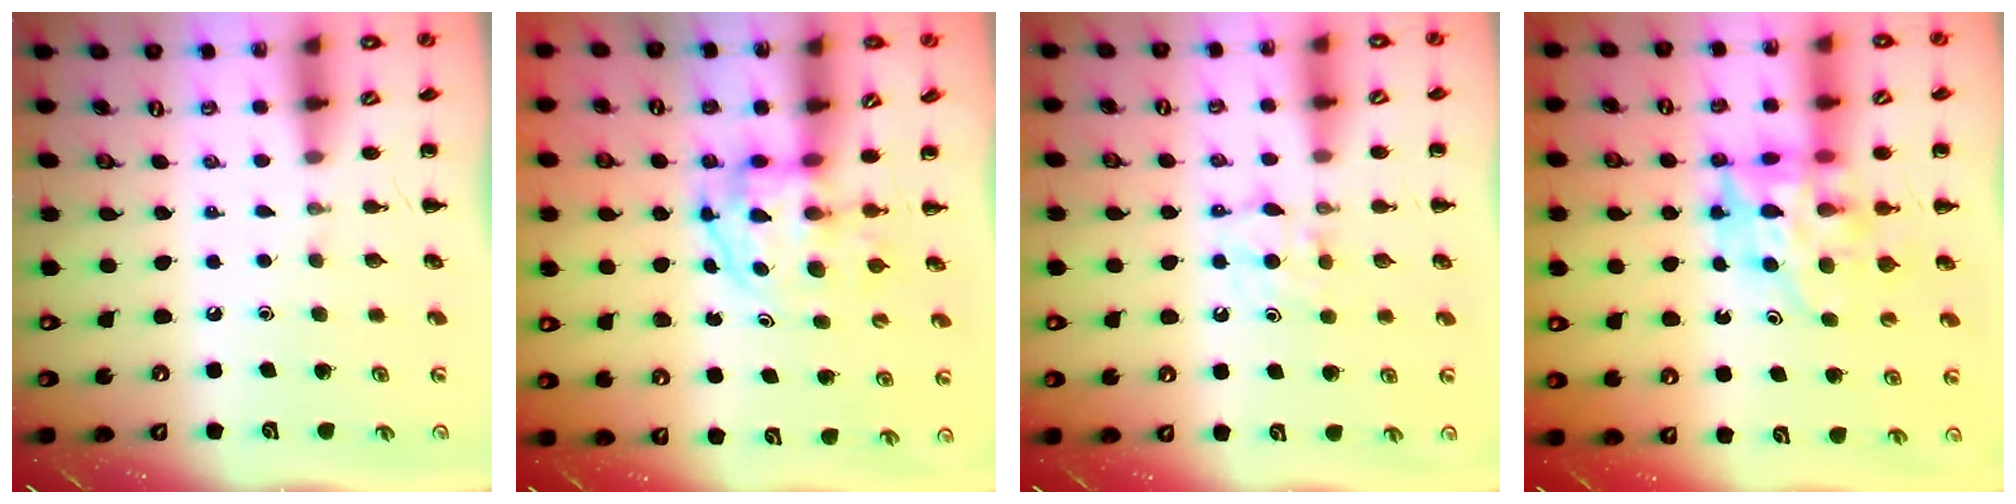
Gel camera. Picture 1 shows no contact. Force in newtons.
{"total": 3.4, "press": 3.4, "slide": 0.5}
{"total": 6.2, "press": 5.9, "slide": 1.9}
{"total": 12.2, "press": 11.6, "slide": 3.7}